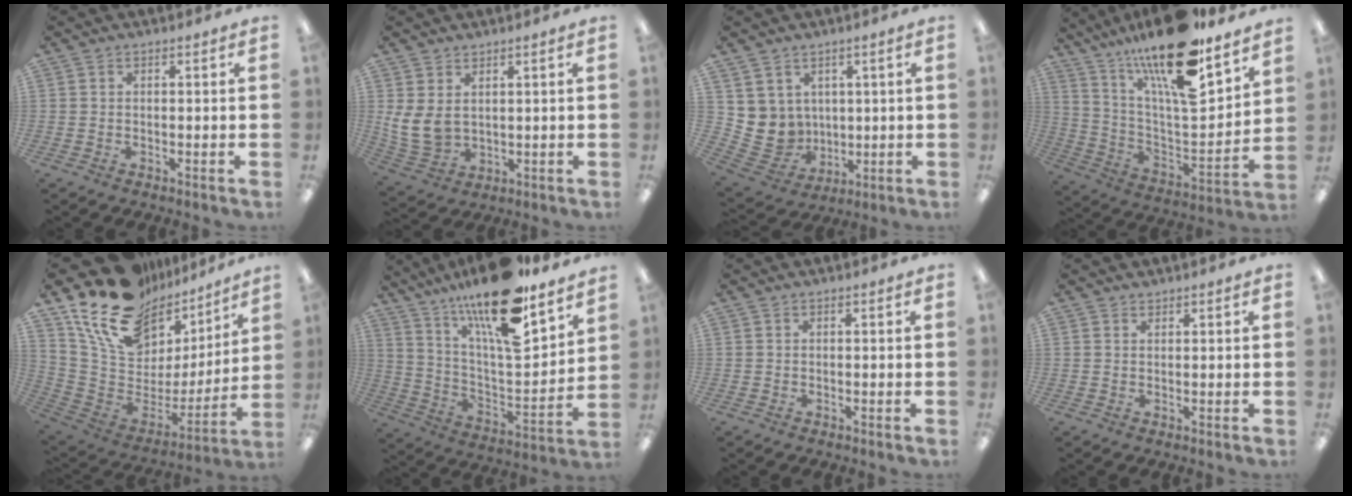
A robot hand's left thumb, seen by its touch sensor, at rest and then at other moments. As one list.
[{"total": 7.7, "force": [2.5, 5.5, 4.8], "torque": [-0.125, -0.013, 0.049]}, {"total": 7.0, "force": [3.4, 6.1, -0.2], "torque": [-0.031, -0.027, 0.077]}, {"total": 22.0, "force": [16.5, 5.3, 13.6], "torque": [-0.243, -0.120, 0.273]}, {"total": 19.8, "force": [14.1, 11.2, 8.1], "torque": [-0.146, -0.101, 0.262]}, {"total": 21.1, "force": [16.2, 4.9, 12.7], "torque": [-0.222, -0.114, 0.272]}, {"total": 0.0}, {"total": 0.9, "force": [0.9, 0.2, 0.0], "torque": [0.000, -0.001, 0.018]}]